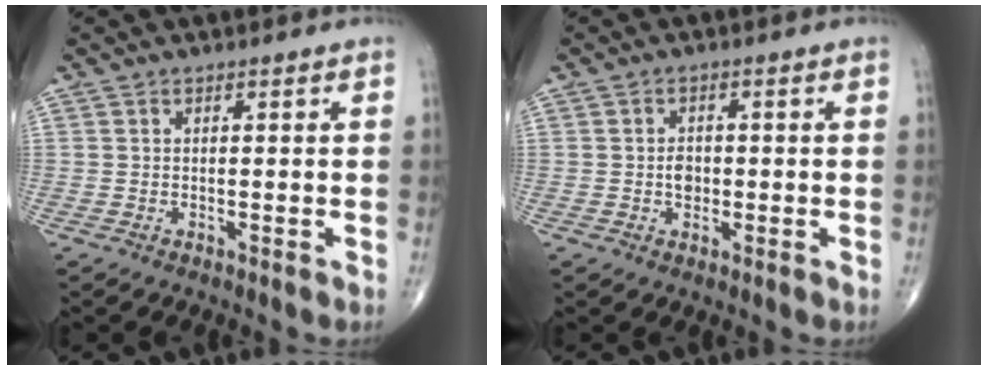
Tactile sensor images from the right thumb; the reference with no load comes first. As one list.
[{"total": 2.6, "force": [-0.3, 2.0, 1.7], "torque": [-0.017, 0.004, -0.007]}]